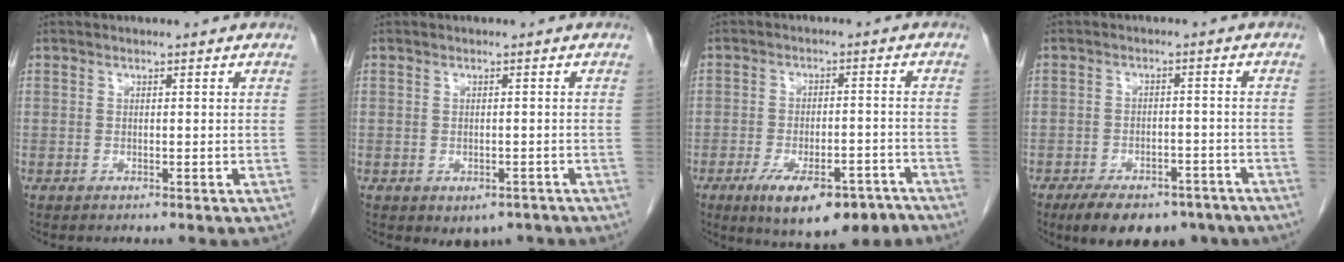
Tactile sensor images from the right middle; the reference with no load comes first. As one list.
[{"total": 3.3, "force": [-2.1, 2.1, 1.3], "torque": [-0.006, 0.002, -0.020]}, {"total": 12.2, "force": [-8.2, 4.5, 7.8], "torque": [-0.109, 0.002, -0.120]}, {"total": 12.3, "force": [-9.0, 5.7, 6.1], "torque": [-0.089, 0.004, -0.127]}]